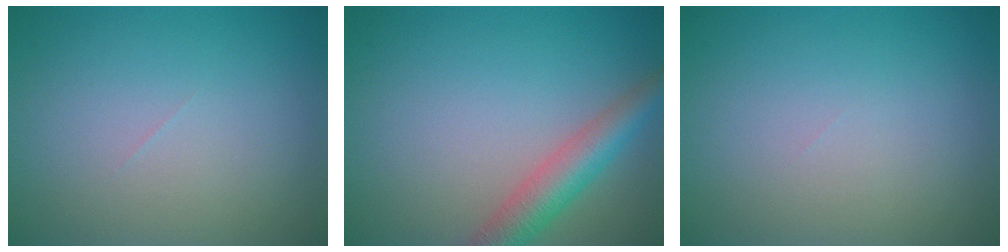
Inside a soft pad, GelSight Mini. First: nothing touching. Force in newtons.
{"total": 4.2, "press": 4.2, "slide": 0.1}
{"total": 0.0}